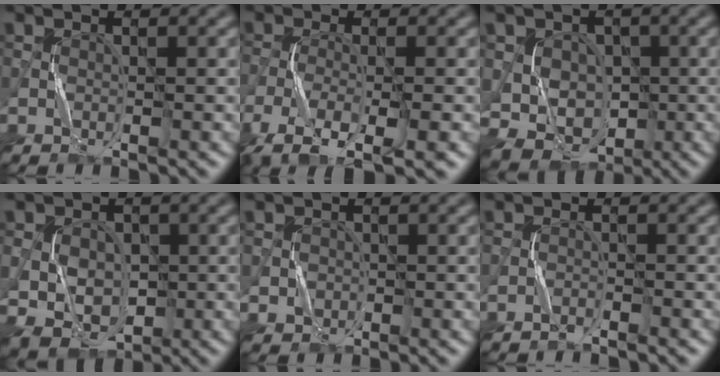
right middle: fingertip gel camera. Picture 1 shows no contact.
{"total": 6.6, "force": [-4.3, 1.5, 4.8], "torque": [-0.093, -0.016, -0.078]}
{"total": 6.4, "force": [-0.6, 5.8, 2.5], "torque": [-0.045, 0.008, -0.026]}
{"total": 5.9, "force": [-0.7, 4.9, 3.3], "torque": [-0.055, 0.002, -0.024]}
{"total": 1.6, "force": [-0.3, 1.5, 0.0], "torque": [0.011, 0.005, -0.006]}
{"total": 0.8, "force": [-0.7, -0.3, 0.1], "torque": [-0.003, 0.004, -0.012]}